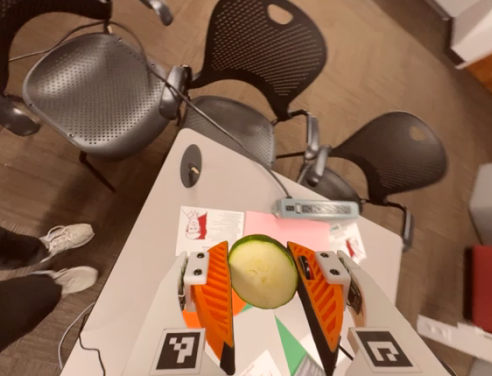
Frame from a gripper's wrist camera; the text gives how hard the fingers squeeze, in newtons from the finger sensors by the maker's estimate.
{"total": 11.0, "left": 10.7, "right": 11.2}